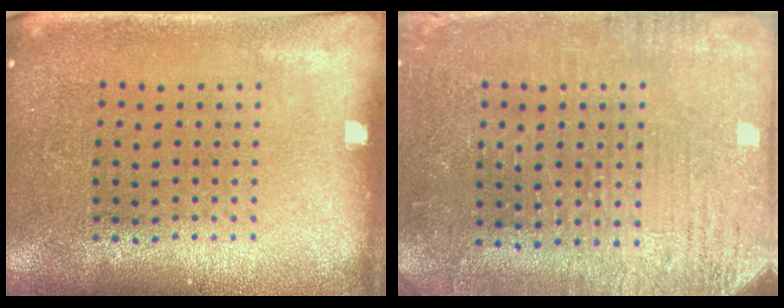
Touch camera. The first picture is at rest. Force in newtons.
{"total": 3.0, "press": 2.9, "slide": 0.6}